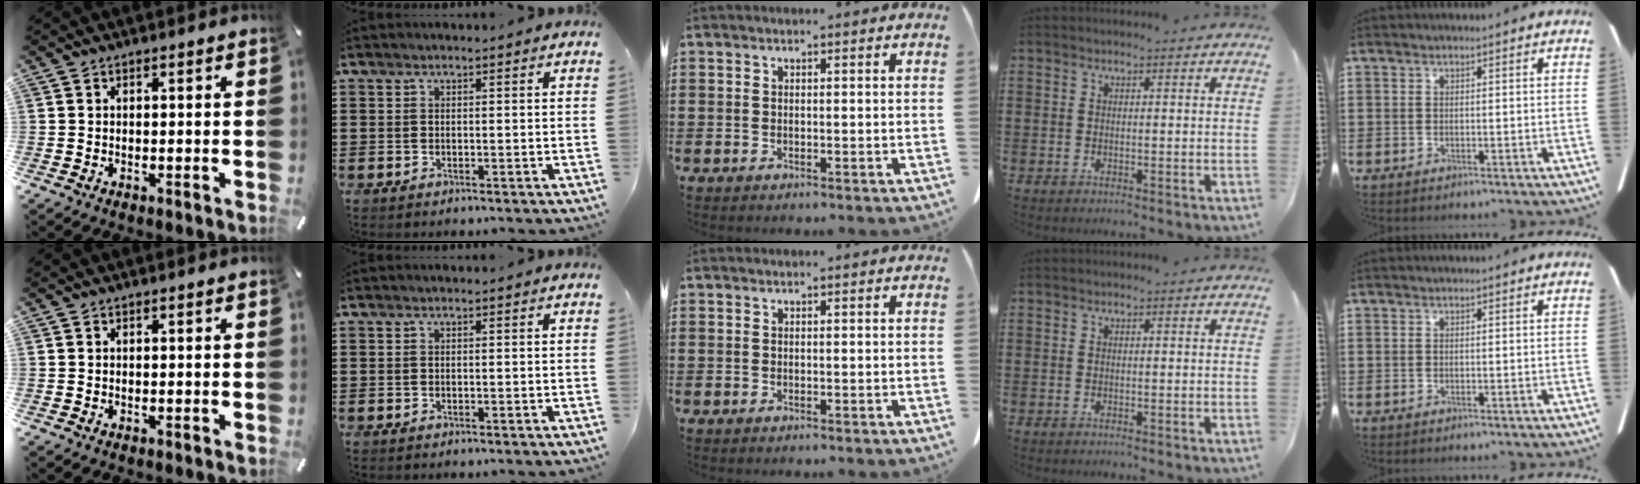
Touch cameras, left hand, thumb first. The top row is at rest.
{}